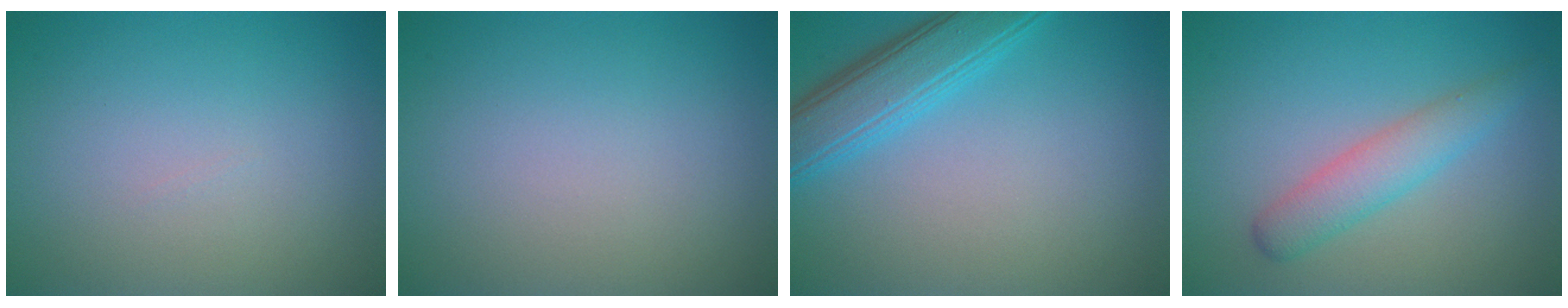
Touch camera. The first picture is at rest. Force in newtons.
{"total": 0.0}
{"total": 4.7, "press": 4.7, "slide": 0.1}
{"total": 3.1, "press": 3.1, "slide": 0.0}